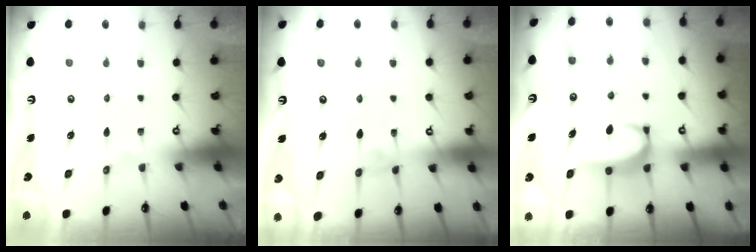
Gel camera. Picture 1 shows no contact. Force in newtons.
{"total": 0.9, "press": 0.8, "slide": 0.3}
{"total": 3.0, "press": 3.0, "slide": 0.5}